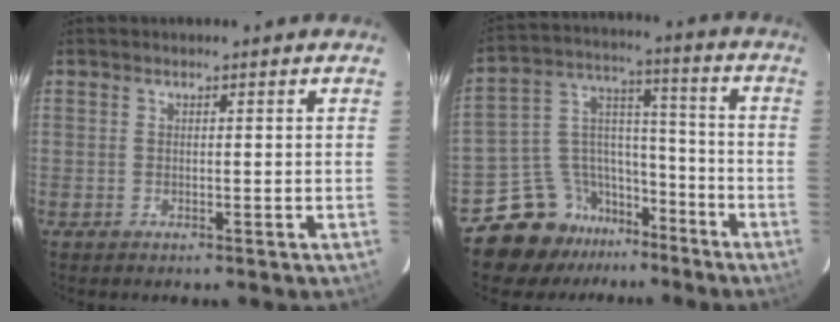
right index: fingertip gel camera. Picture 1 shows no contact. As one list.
[{"total": 13.3, "force": [-9.8, 8.8, 2.0], "torque": [-0.026, 0.093, -0.158]}]